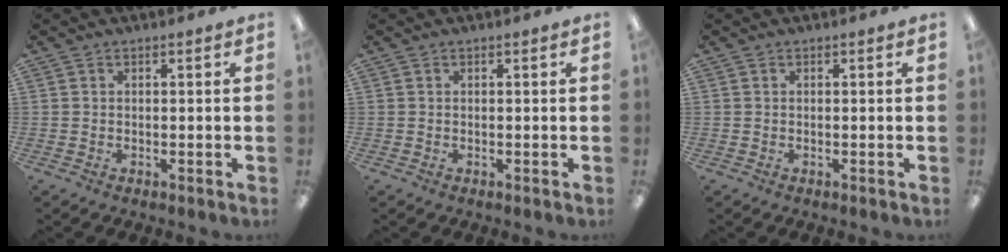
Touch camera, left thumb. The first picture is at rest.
{"total": 0.0}
{"total": 0.0}